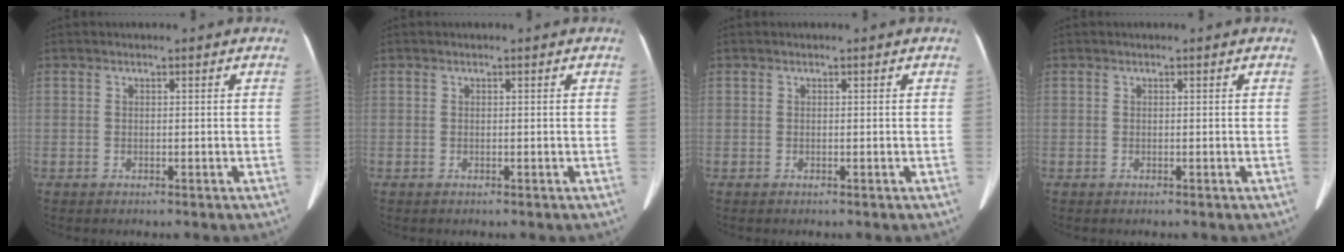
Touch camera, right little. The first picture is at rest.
{"total": 0.0}
{"total": 0.0}
{"total": 0.0}